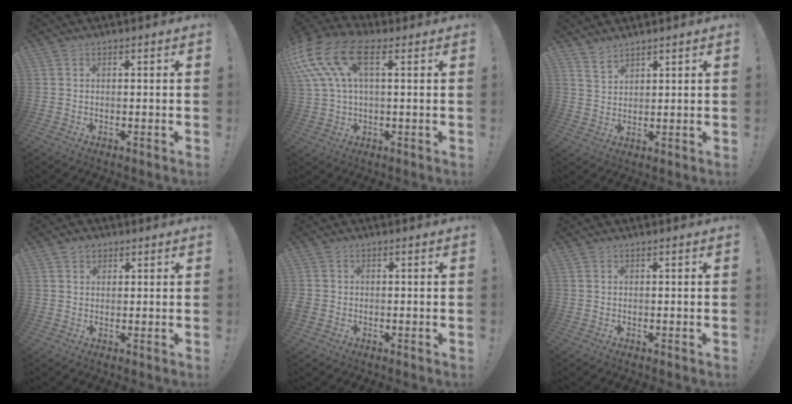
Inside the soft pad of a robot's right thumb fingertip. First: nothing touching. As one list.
[{"total": 15.8, "force": [6.0, 8.3, 12.0], "torque": [-0.253, -0.009, 0.112]}, {"total": 3.6, "force": [3.4, 1.1, 0.8], "torque": [-0.015, -0.024, 0.064]}, {"total": 2.8, "force": [1.6, 2.1, 0.9], "torque": [-0.012, -0.003, 0.029]}, {"total": 2.0, "force": [-0.4, 1.8, 0.8], "torque": [-0.020, 0.007, -0.004]}, {"total": 0.0}]